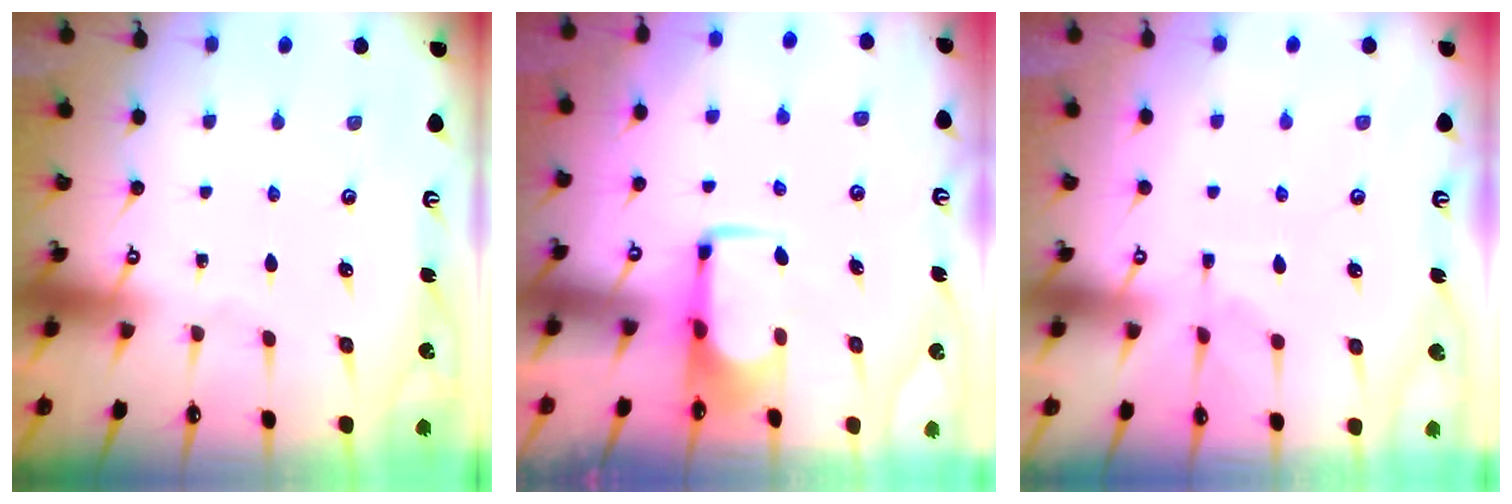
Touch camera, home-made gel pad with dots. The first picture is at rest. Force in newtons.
{"total": 1.9, "press": 1.9, "slide": 0.5}
{"total": 3.8, "press": 3.6, "slide": 1.2}